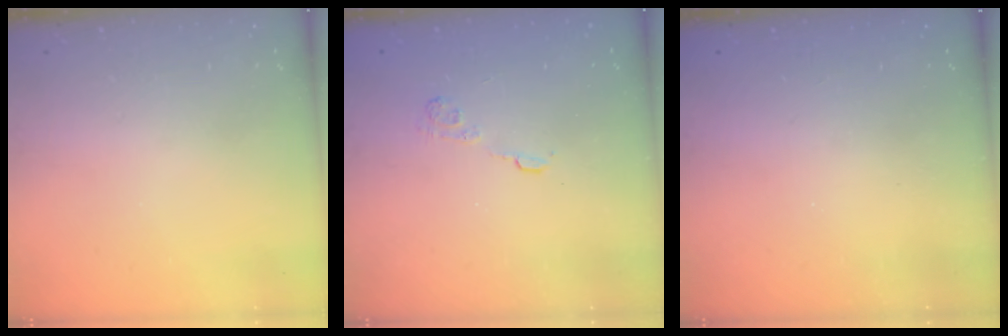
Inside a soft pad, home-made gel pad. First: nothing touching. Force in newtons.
{"total": 2.9, "press": 2.4, "slide": 1.5}
{"total": 2.4, "press": 2.2, "slide": 0.8}